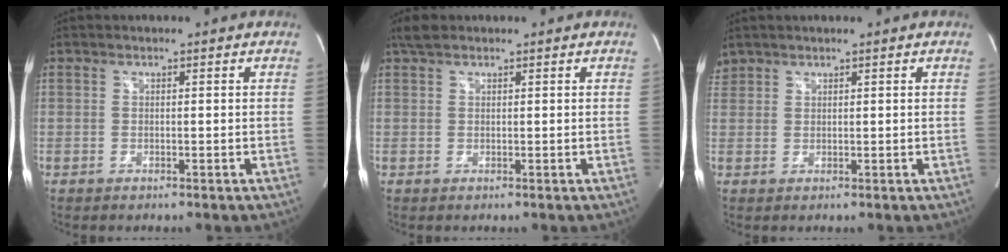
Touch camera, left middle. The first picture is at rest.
{"total": 2.0, "force": [1.6, 0.9, 0.8], "torque": [-0.019, 0.013, 0.029]}
{"total": 1.7, "force": [1.6, 0.7, 0.0], "torque": [-0.004, 0.014, 0.032]}